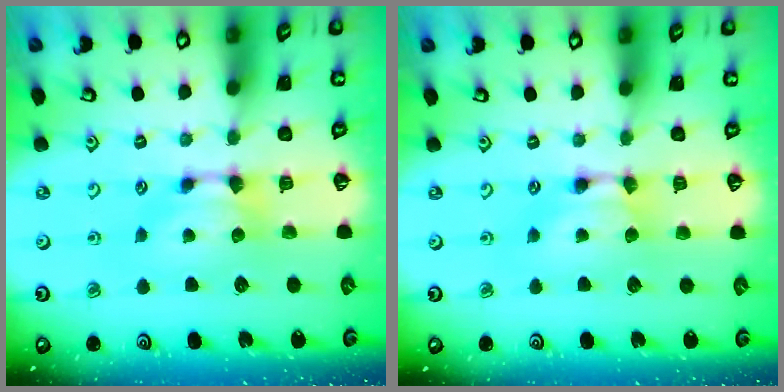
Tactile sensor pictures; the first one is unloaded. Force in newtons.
{"total": 1.7, "press": 1.7, "slide": 0.2}